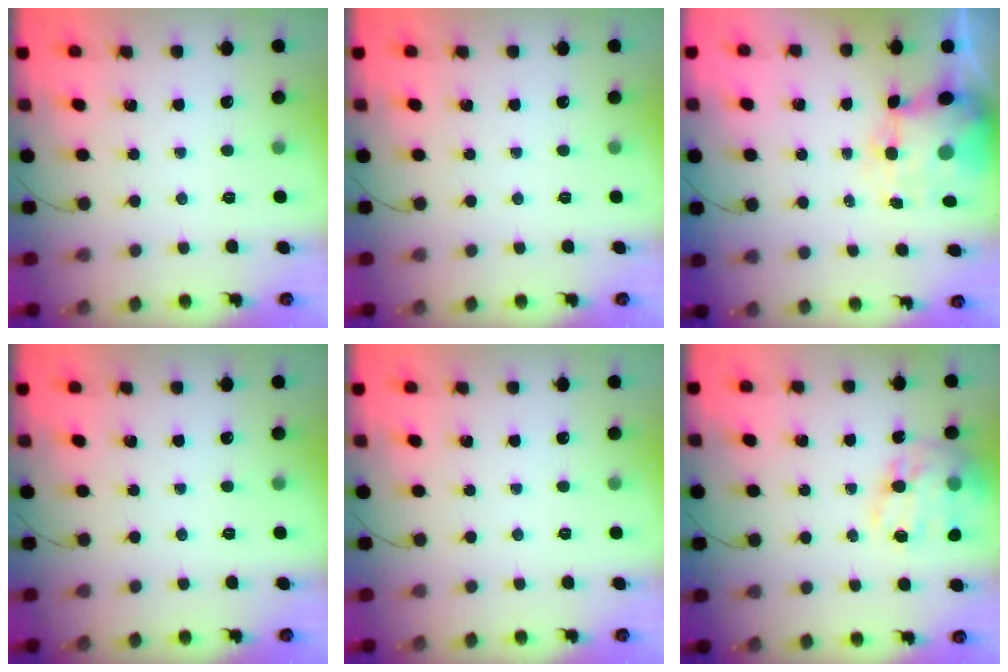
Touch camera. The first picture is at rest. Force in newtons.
{"total": 0.0}
{"total": 8.0, "press": 7.8, "slide": 2.0}
{"total": 0.0}
{"total": 0.0}
{"total": 18.8, "press": 18.5, "slide": 3.6}